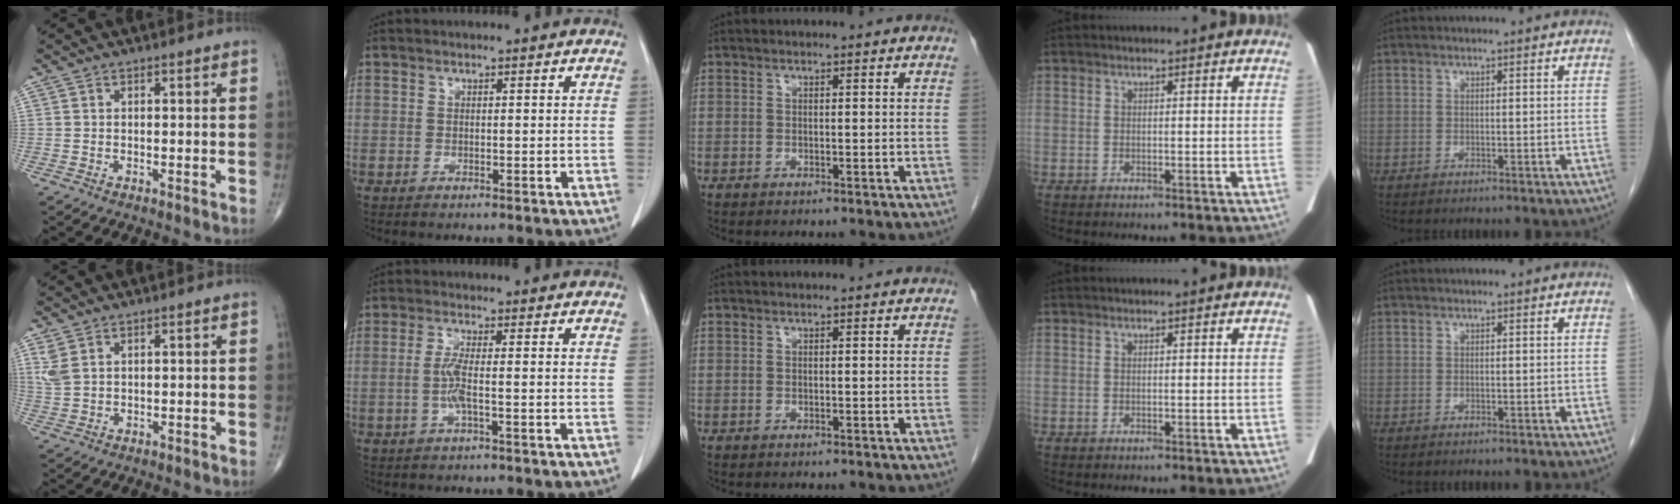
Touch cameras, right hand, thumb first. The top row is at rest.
{"thumb": {"total": 3.1, "force": [1.7, 1.6, 2.1], "torque": [-0.049, 0.001, 0.047]}, "index": {"total": 3.3, "force": [-0.8, 0.0, 3.2], "torque": [-0.070, -0.003, -0.018]}}